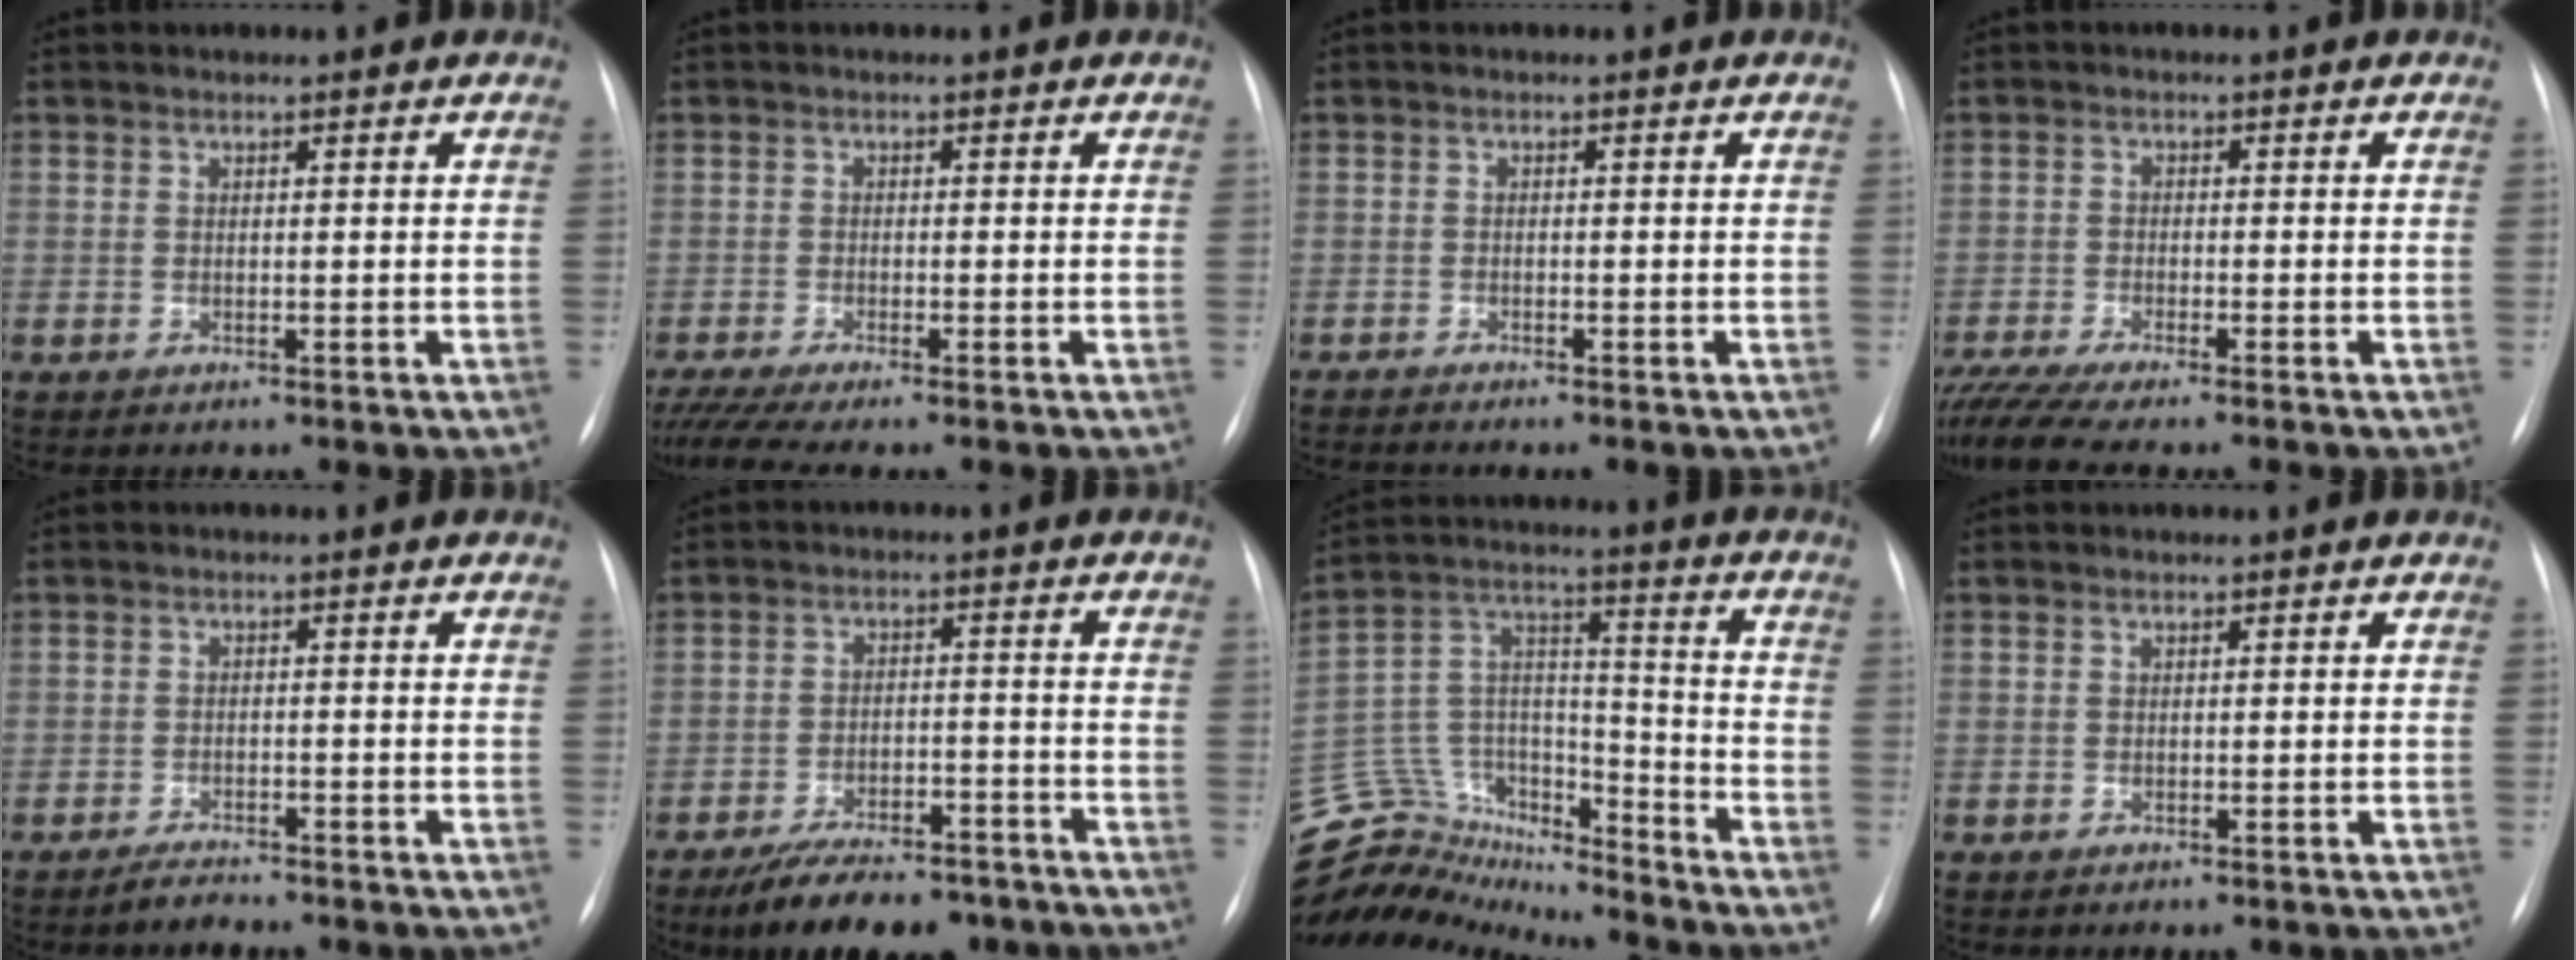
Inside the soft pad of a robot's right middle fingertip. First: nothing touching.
{"total": 6.3, "force": [-5.2, -0.3, 3.5], "torque": [-0.066, -0.017, -0.086]}
{"total": 3.3, "force": [-3.0, 0.1, 1.4], "torque": [-0.018, -0.005, -0.042]}
{"total": 7.2, "force": [-6.2, -0.3, 3.7], "torque": [-0.068, -0.020, -0.102]}
{"total": 2.3, "force": [-2.1, 0.5, 0.7], "torque": [-0.024, -0.005, -0.032]}
{"total": 11.9, "force": [-9.3, 4.5, 5.9], "torque": [-0.086, 0.001, -0.142]}
{"total": 20.8, "force": [-19.5, 6.0, 4.0], "torque": [-0.099, 0.060, -0.319]}
{"total": 0.0}